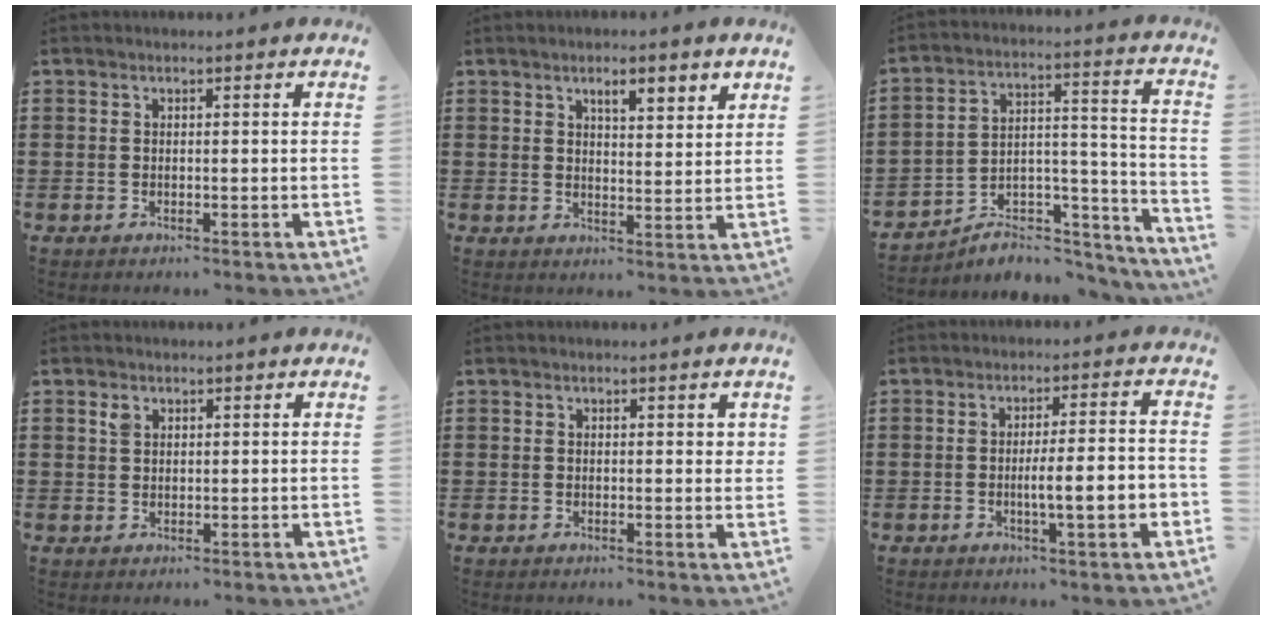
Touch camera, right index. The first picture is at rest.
{"total": 3.9, "force": [2.4, 1.3, 2.7], "torque": [-0.045, -0.001, 0.036]}
{"total": 5.7, "force": [-4.9, 2.5, 1.5], "torque": [-0.024, 0.008, -0.094]}
{"total": 1.6, "force": [1.0, 1.0, 0.8], "torque": [-0.019, 0.003, 0.018]}
{"total": 0.7, "force": [0.5, 0.4, 0.3], "torque": [0.000, 0.001, 0.008]}
{"total": 6.6, "force": [-1.6, 0.7, 6.3], "torque": [-0.098, -0.007, -0.030]}